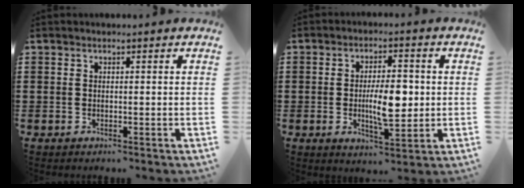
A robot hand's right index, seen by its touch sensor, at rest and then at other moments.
{"total": 7.8, "force": [-0.3, 3.1, 7.2], "torque": [-0.128, -0.001, -0.014]}